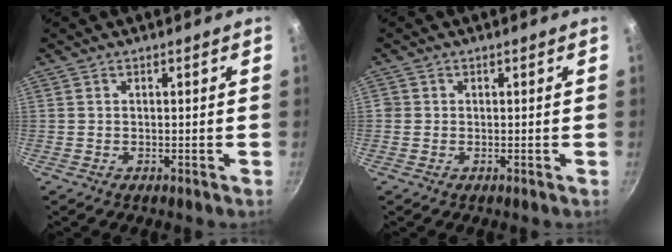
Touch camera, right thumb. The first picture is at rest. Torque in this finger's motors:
{"motor_torque": [0.21, 0.17, 0.27, 0.45, 0.01]}